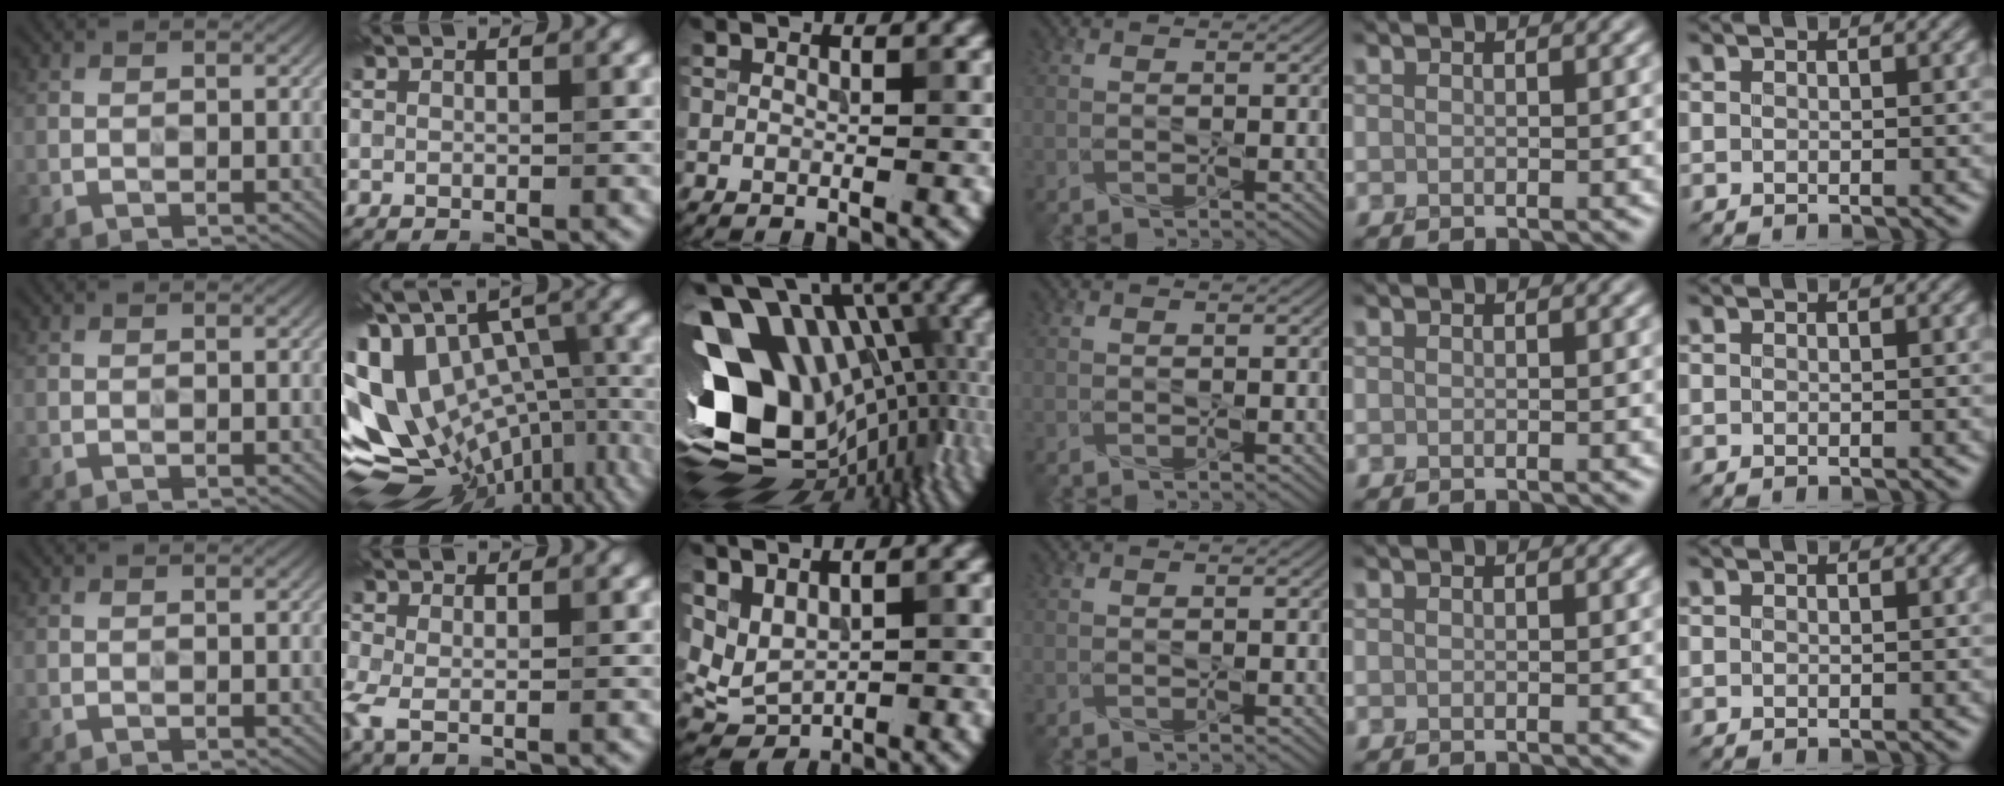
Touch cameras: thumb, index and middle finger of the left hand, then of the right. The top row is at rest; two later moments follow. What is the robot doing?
{"motion": "press", "object": "button"}